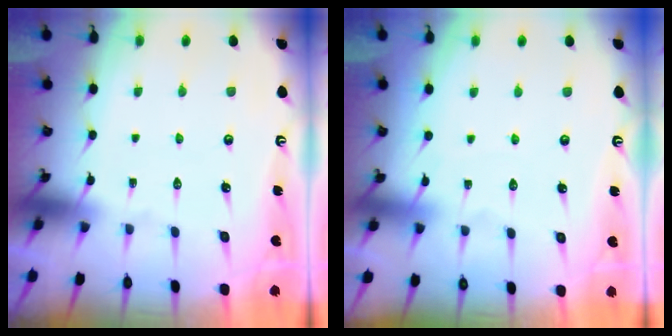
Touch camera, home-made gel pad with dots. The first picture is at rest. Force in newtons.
{"total": 2.9, "press": 2.9, "slide": 0.4}